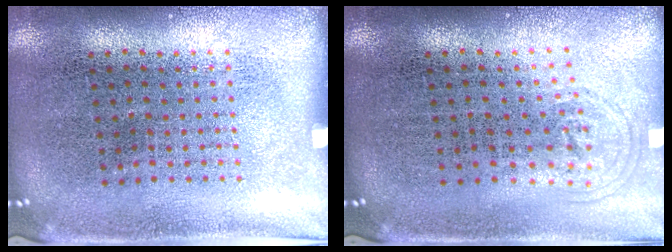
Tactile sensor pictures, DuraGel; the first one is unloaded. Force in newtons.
{"total": 0.8, "press": 0.6, "slide": 0.5}